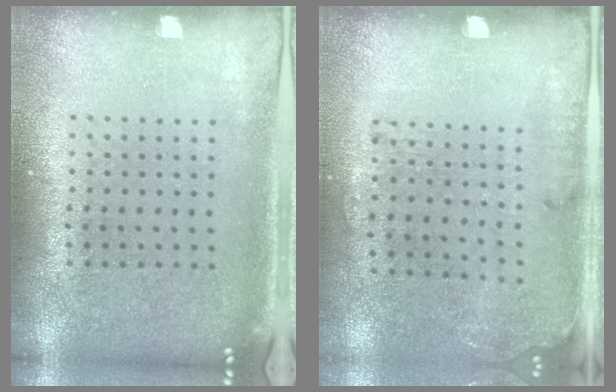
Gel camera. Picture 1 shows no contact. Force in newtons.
{"total": 1.7, "press": 1.2, "slide": 1.2}